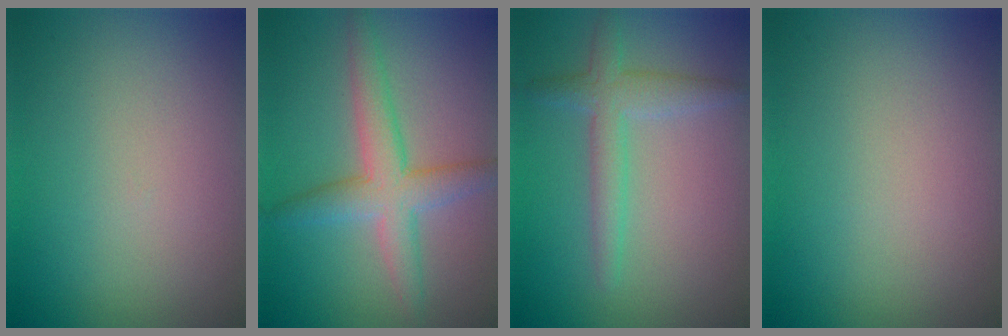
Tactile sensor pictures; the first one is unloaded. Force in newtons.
{"total": 4.4, "press": 4.4, "slide": 0.1}
{"total": 2.8, "press": 2.8, "slide": 0.1}
{"total": 0.0}